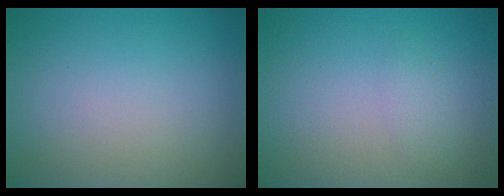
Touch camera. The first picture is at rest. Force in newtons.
{"total": 1.2, "press": 1.2, "slide": 0.1}